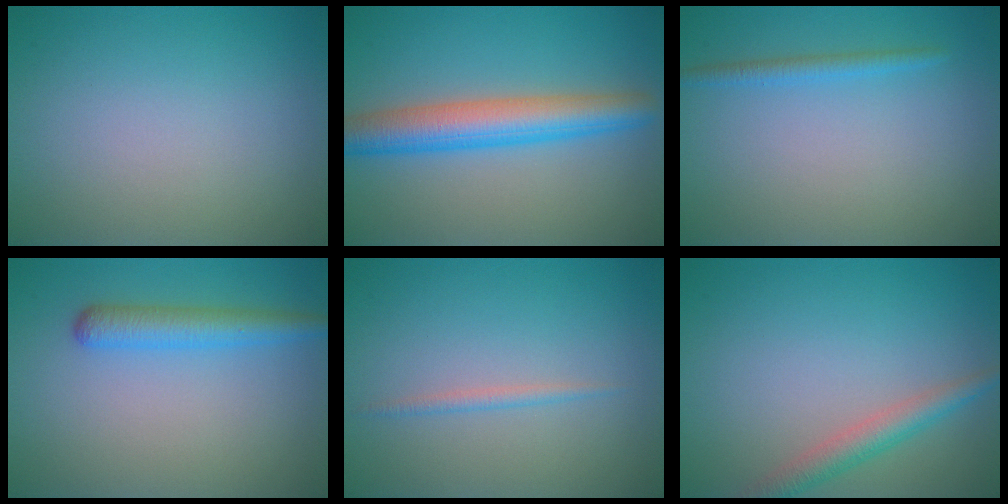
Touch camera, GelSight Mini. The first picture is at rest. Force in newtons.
{"total": 5.9, "press": 5.9, "slide": 0.3}
{"total": 1.5, "press": 1.5, "slide": 0.1}
{"total": 3.2, "press": 3.2, "slide": 0.1}
{"total": 0.7, "press": 0.7, "slide": 0.1}
{"total": 2.9, "press": 2.9, "slide": 0.1}